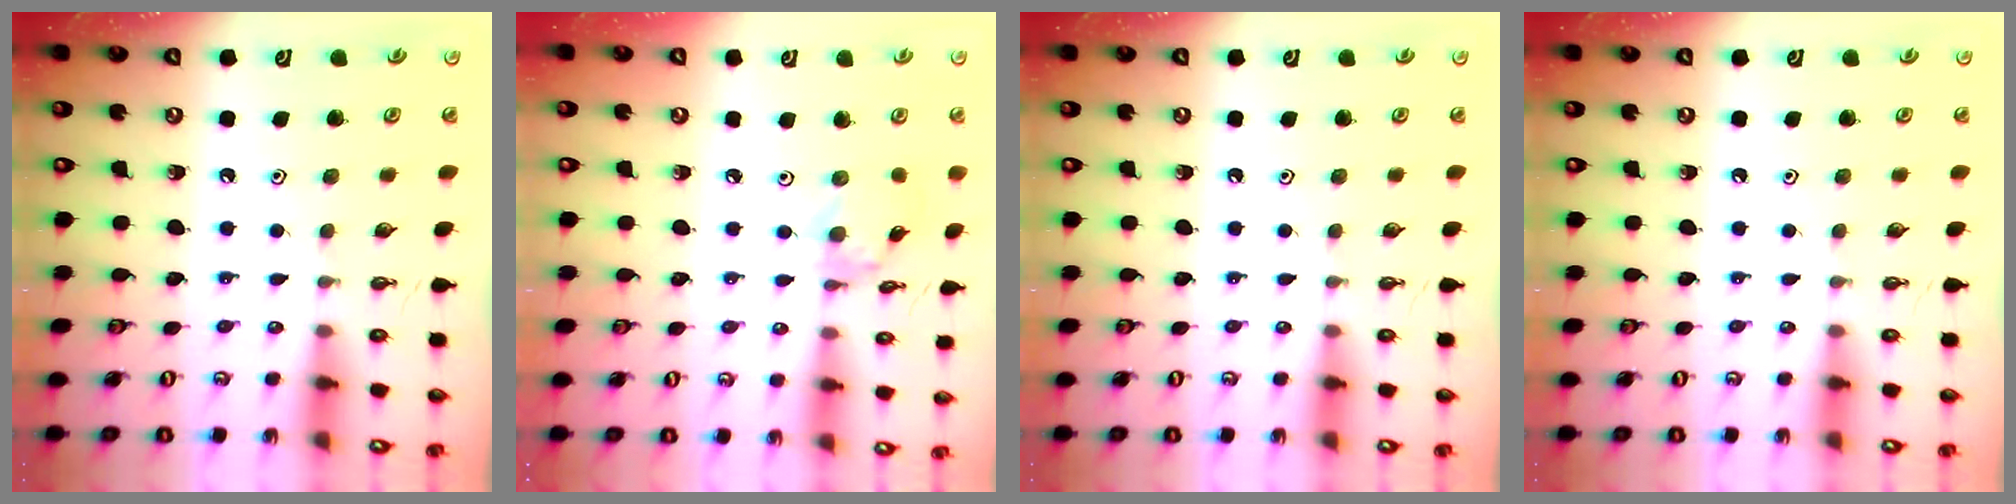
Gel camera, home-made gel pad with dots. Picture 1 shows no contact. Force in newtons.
{"total": 2.8, "press": 2.8, "slide": 0.1}
{"total": 0.0}
{"total": 0.0}